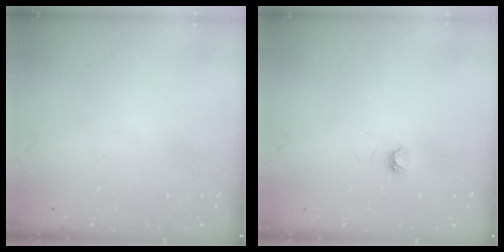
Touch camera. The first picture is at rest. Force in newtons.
{"total": 3.5, "press": 3.5, "slide": 0.4}